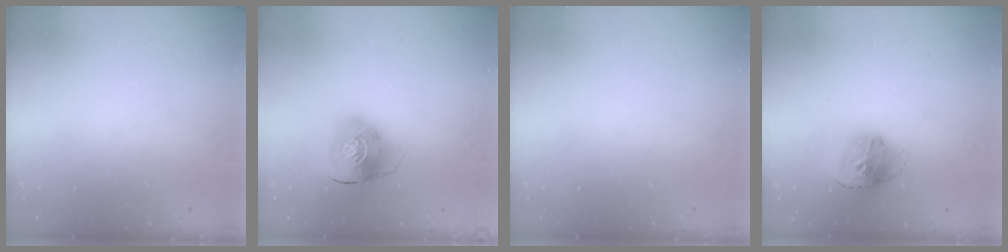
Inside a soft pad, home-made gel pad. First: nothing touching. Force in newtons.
{"total": 11.3, "press": 11.2, "slide": 1.4}
{"total": 0.0}
{"total": 15.1, "press": 15.0, "slide": 1.5}